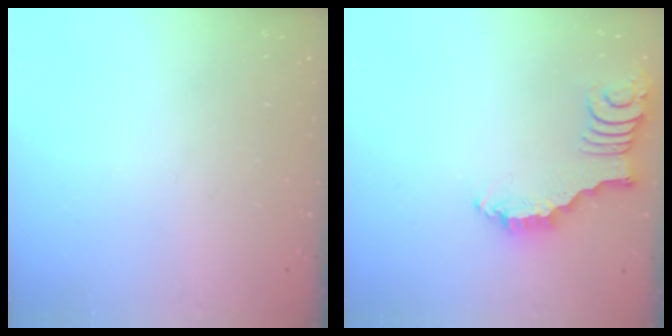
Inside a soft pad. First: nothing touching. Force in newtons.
{"total": 2.4, "press": 2.4, "slide": 0.3}